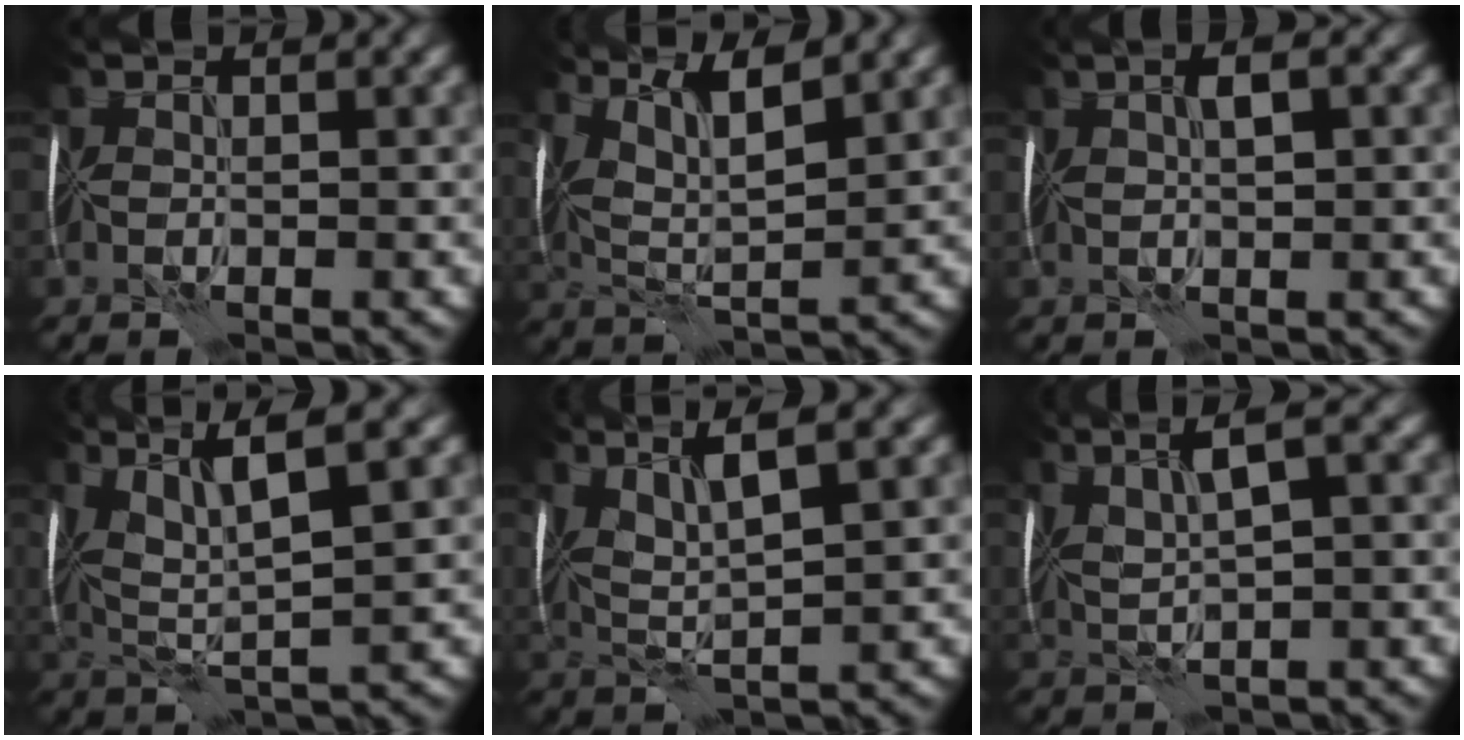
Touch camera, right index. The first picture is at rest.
{"total": 5.6, "force": [2.8, 1.5, 4.6], "torque": [-0.088, -0.001, 0.044]}
{"total": 2.4, "force": [0.4, 0.4, 2.3], "torque": [-0.047, 0.006, 0.004]}
{"total": 7.4, "force": [3.2, 1.2, 6.6], "torque": [-0.125, 0.012, 0.060]}
{"total": 5.7, "force": [2.5, 0.7, 5.0], "torque": [-0.098, 0.004, 0.049]}
{"total": 4.5, "force": [1.4, 0.7, 4.2], "torque": [-0.088, 0.005, 0.028]}